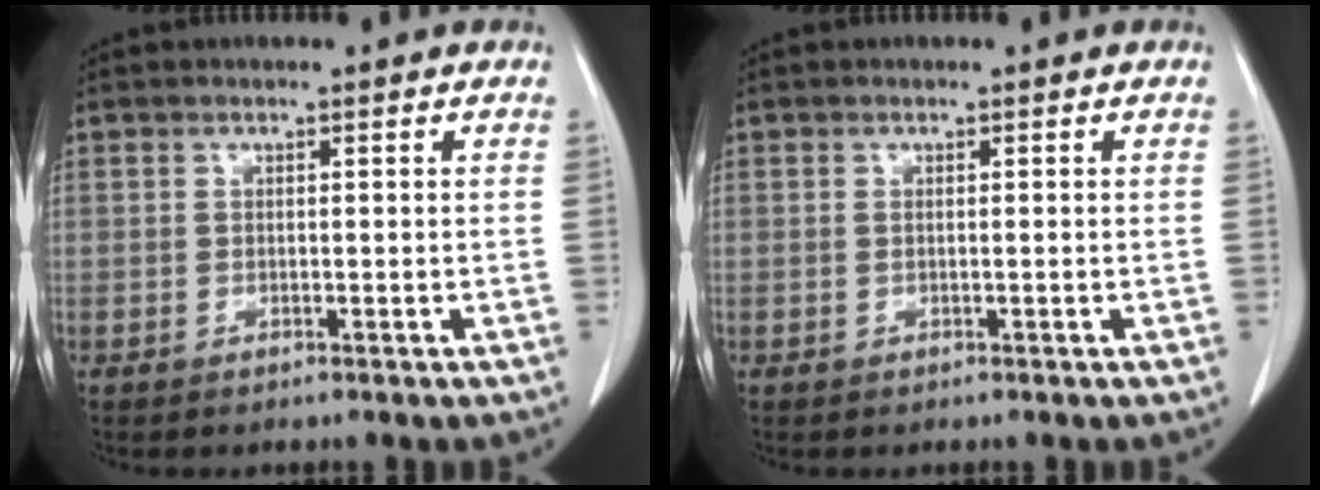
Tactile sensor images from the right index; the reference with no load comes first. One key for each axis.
{"total": 0.6, "fx": 0.0, "fy": 0.2, "fz": 0.6, "tx": -0.017, "ty": 0.003, "tz": 0.004}